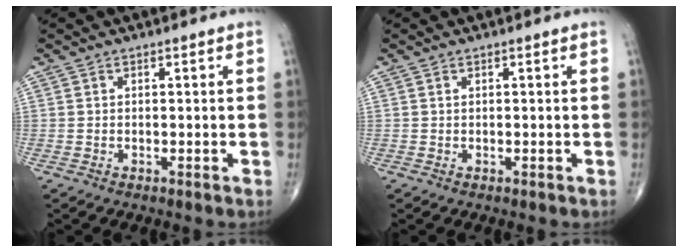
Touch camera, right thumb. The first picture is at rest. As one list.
[{"total": 0.0}]